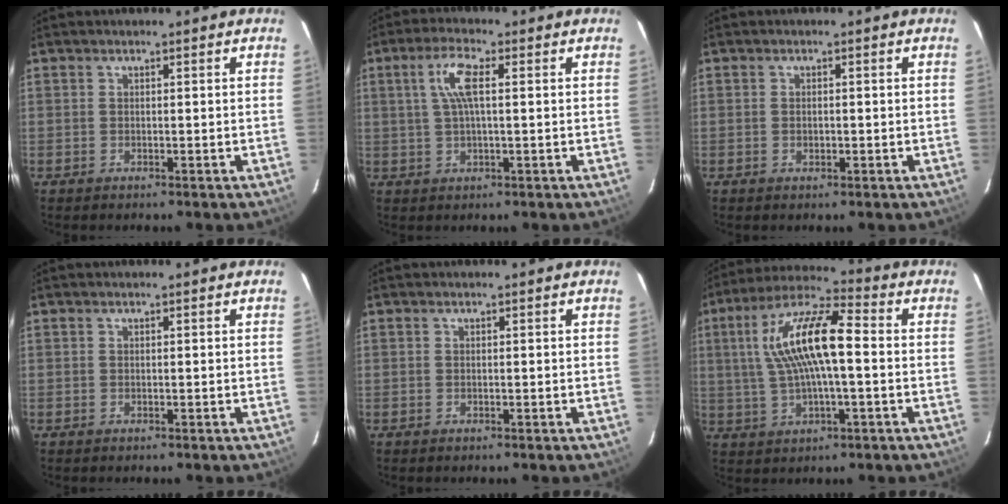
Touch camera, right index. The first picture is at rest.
{"total": 6.1, "force": [1.3, 1.4, 5.7], "torque": [-0.113, 0.009, 0.027]}
{"total": 1.3, "force": [-0.1, 0.7, 1.0], "torque": [-0.018, 0.002, -0.002]}
{"total": 0.0}
{"total": 0.0}
{"total": 14.4, "force": [1.2, 3.9, 13.8], "torque": [-0.265, 0.021, 0.019]}